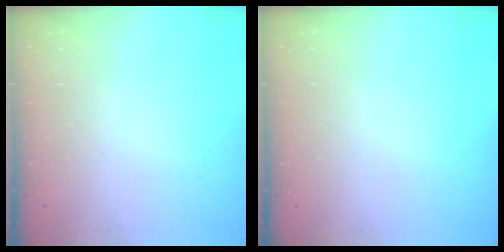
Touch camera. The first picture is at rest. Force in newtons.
{"total": 0.0}